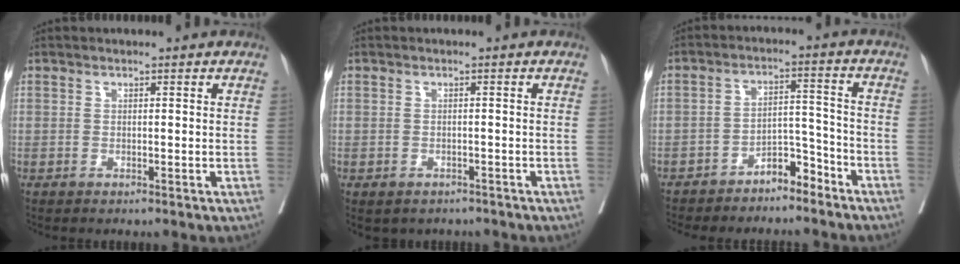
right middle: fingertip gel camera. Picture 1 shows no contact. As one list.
[{"total": 5.2, "force": [-4.1, 2.9, 1.4], "torque": [-0.019, 0.009, -0.048]}, {"total": 5.9, "force": [-4.9, 2.2, 2.4], "torque": [-0.036, 0.019, -0.081]}]